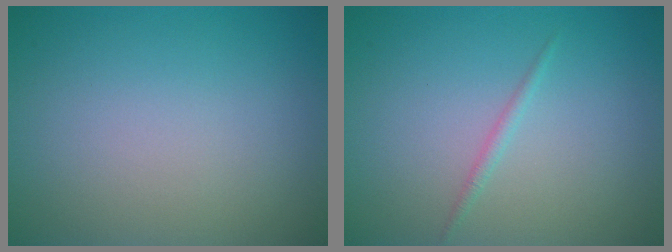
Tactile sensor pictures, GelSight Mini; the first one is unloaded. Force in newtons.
{"total": 0.8, "press": 0.8, "slide": 0.0}